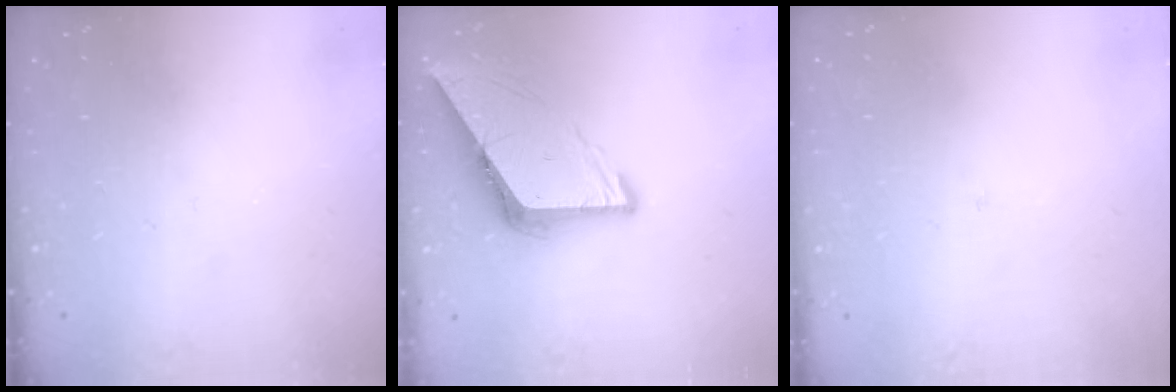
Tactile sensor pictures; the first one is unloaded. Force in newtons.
{"total": 8.6, "press": 8.5, "slide": 1.1}
{"total": 2.1, "press": 2.1, "slide": 0.1}